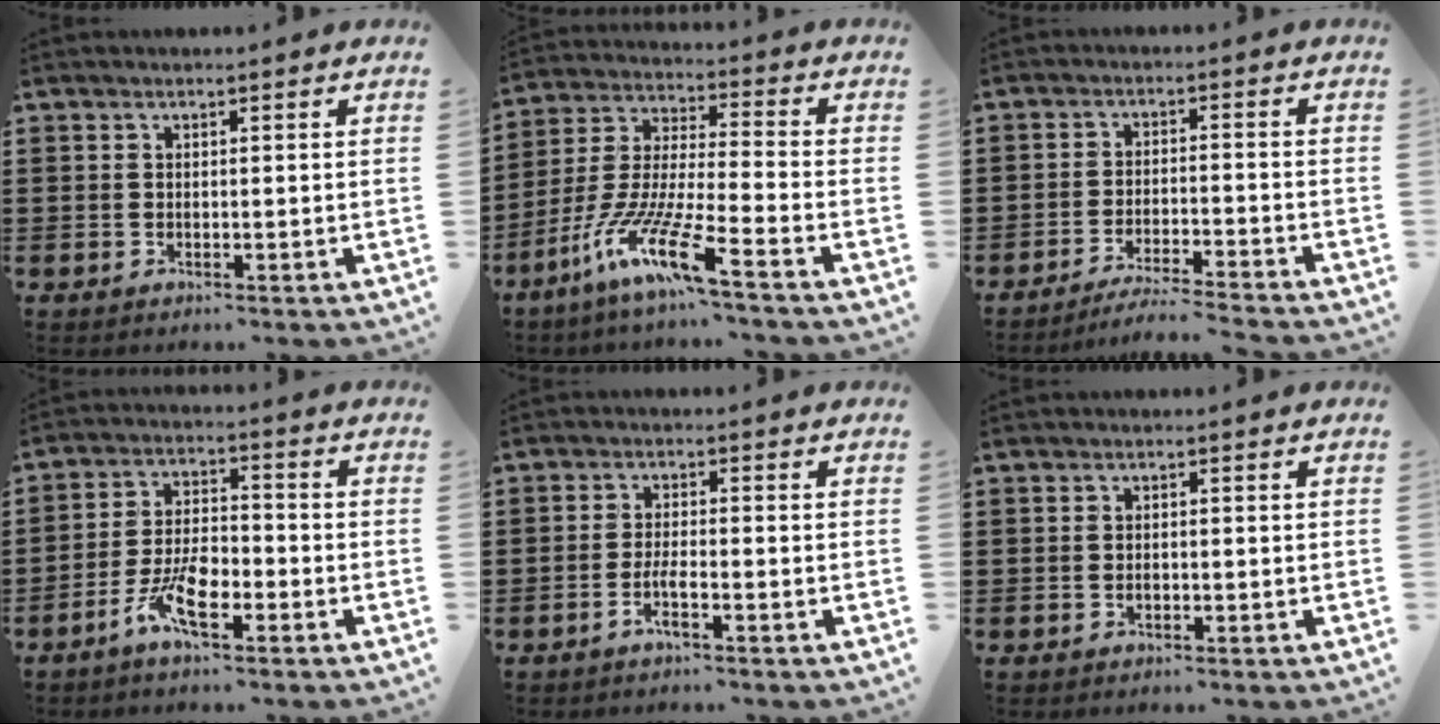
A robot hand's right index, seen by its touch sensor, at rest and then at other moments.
{"total": 11.9, "force": [-8.7, 0.5, 8.0], "torque": [-0.187, -0.008, -0.177]}
{"total": 4.0, "force": [-3.9, -0.5, 1.1], "torque": [-0.020, -0.006, -0.078]}
{"total": 6.9, "force": [-3.9, 2.5, 5.1], "torque": [-0.115, -0.001, -0.077]}
{"total": 2.6, "force": [-1.4, 0.3, 2.2], "torque": [-0.046, -0.004, -0.026]}
{"total": 0.8, "force": [-0.4, 0.3, 0.6], "torque": [-0.013, -0.005, -0.005]}